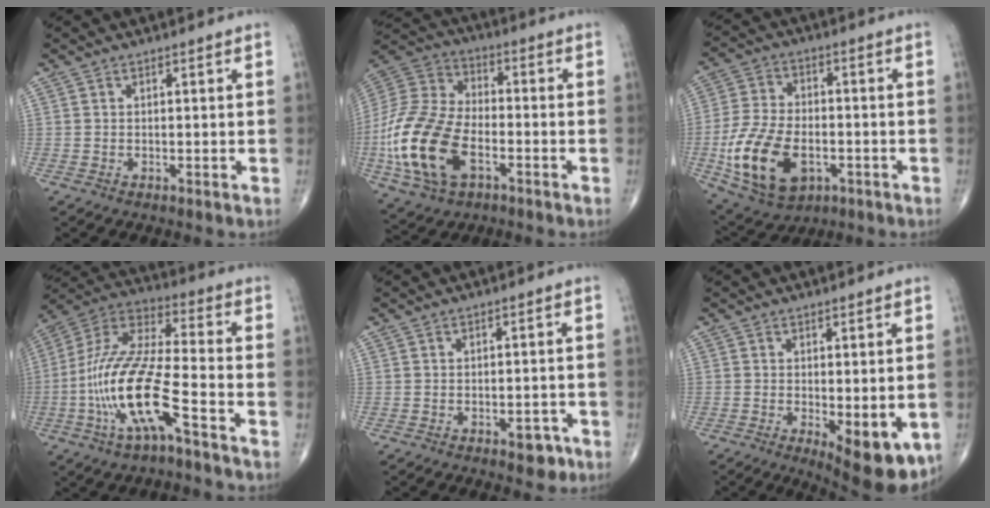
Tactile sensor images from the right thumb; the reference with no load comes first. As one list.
[{"total": 20.8, "force": [-6.2, 12.1, 15.7], "torque": [-0.332, 0.015, -0.115]}, {"total": 16.9, "force": [-4.8, 10.3, 12.4], "torque": [-0.230, 0.007, -0.079]}, {"total": 18.2, "force": [-6.8, 4.9, 16.2], "torque": [-0.343, 0.042, -0.128]}, {"total": 3.5, "force": [-1.9, 1.8, 2.3], "torque": [-0.011, 0.009, -0.022]}, {"total": 10.4, "force": [-3.1, 4.0, 9.0], "torque": [-0.105, -0.021, -0.033]}]